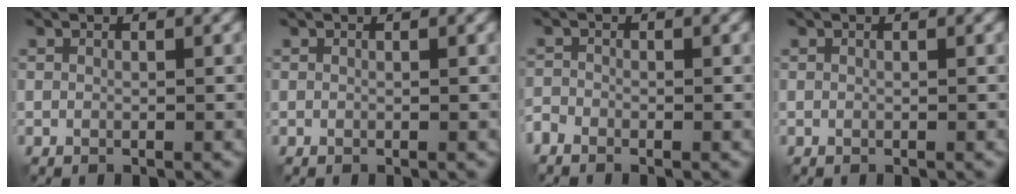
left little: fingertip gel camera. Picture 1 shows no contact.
{"total": 0.0}
{"total": 1.2, "force": [-1.0, 0.5, 0.2], "torque": [-0.004, 0.000, -0.028]}
{"total": 0.0}